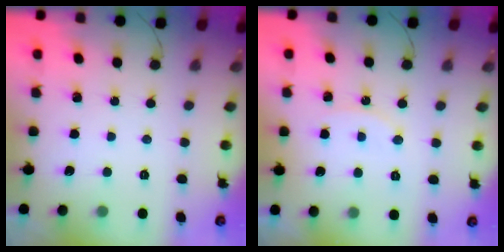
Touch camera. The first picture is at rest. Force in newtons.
{"total": 6.0, "press": 6.0, "slide": 0.2}